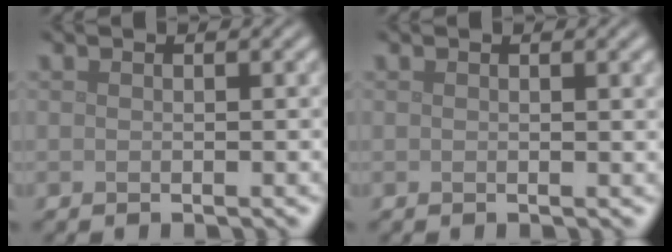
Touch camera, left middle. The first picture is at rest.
{"total": 1.1, "force": [0.5, 0.3, 0.9], "torque": [-0.007, 0.005, 0.007]}